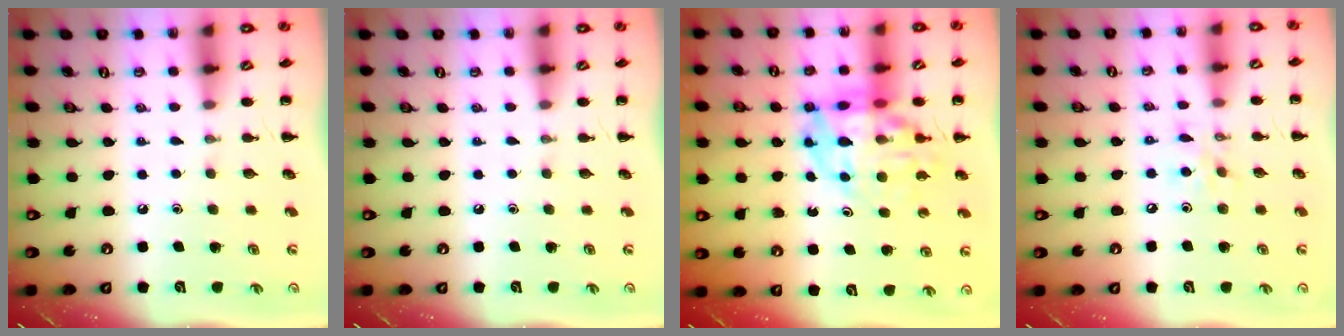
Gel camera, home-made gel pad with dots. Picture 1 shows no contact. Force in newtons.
{"total": 0.0}
{"total": 17.0, "press": 16.6, "slide": 4.0}
{"total": 5.9, "press": 5.8, "slide": 0.7}